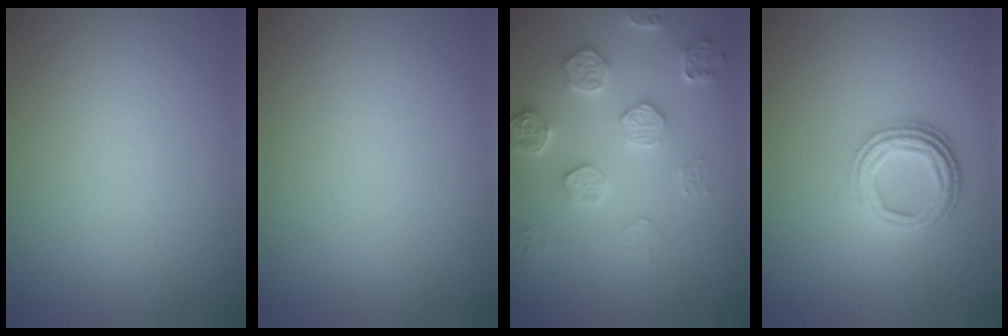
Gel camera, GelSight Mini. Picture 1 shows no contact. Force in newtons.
{"total": 0.0}
{"total": 4.0, "press": 3.9, "slide": 0.9}
{"total": 4.2, "press": 3.2, "slide": 2.7}